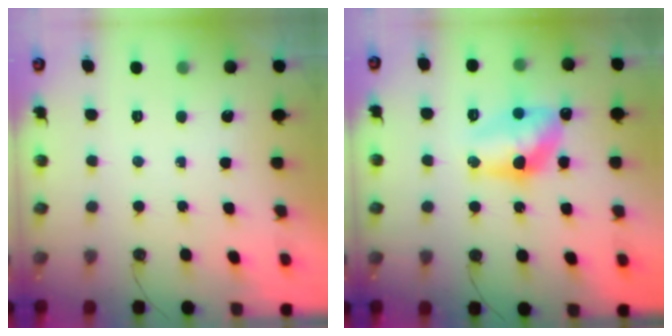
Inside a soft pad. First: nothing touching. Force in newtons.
{"total": 13.2, "press": 13.2, "slide": 1.0}